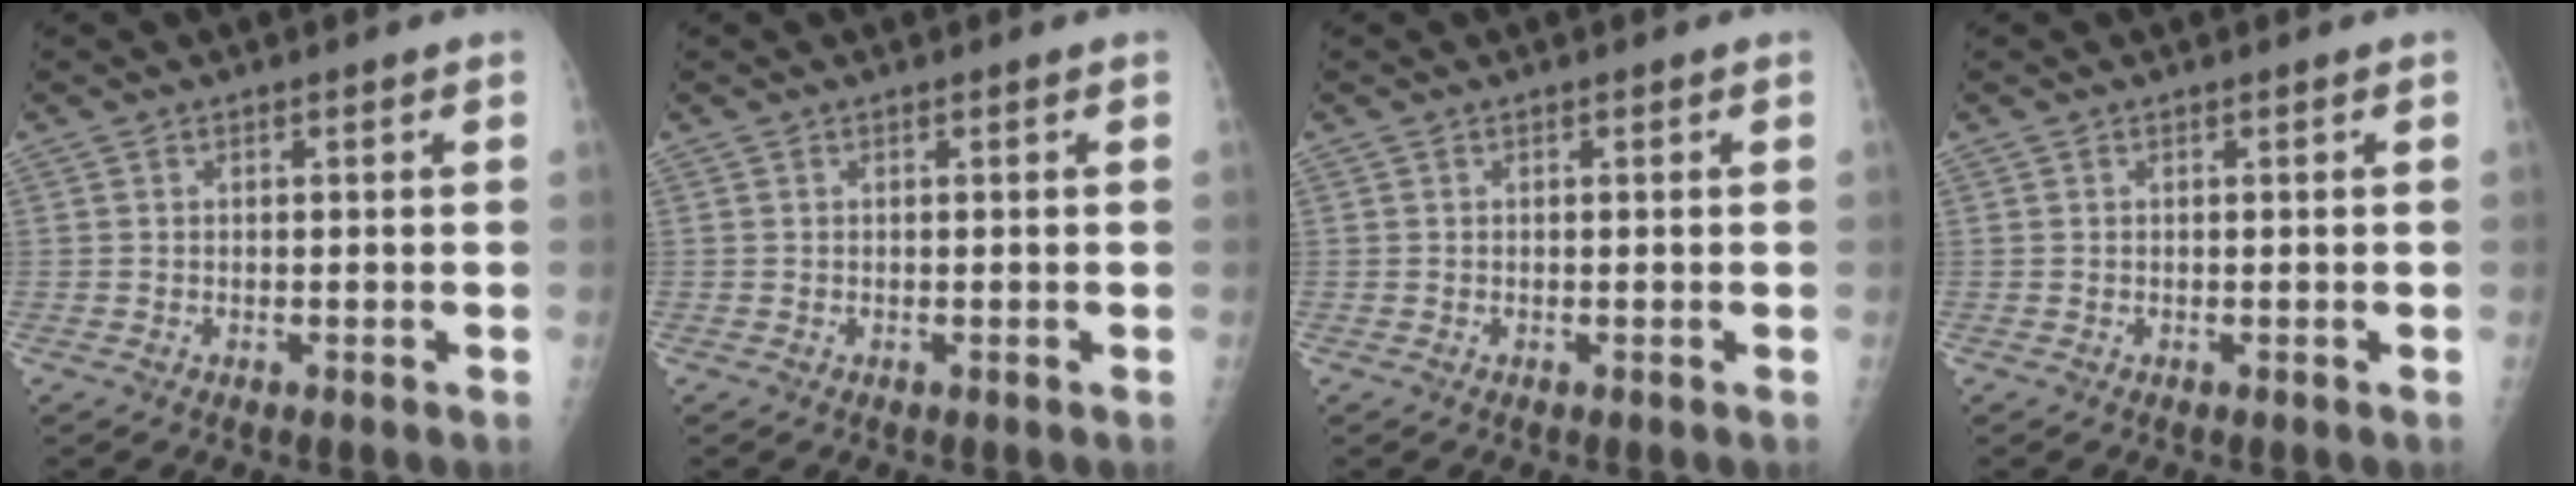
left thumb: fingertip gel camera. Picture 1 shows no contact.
{"total": 0.0}
{"total": 0.0}
{"total": 0.0}